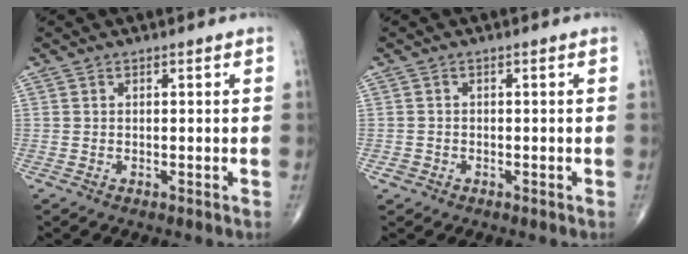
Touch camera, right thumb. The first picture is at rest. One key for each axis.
{"total": 1.2, "fx": -0.6, "fy": 1.0, "fz": 0.1, "tx": 0.002, "ty": 0.005, "tz": -0.012}